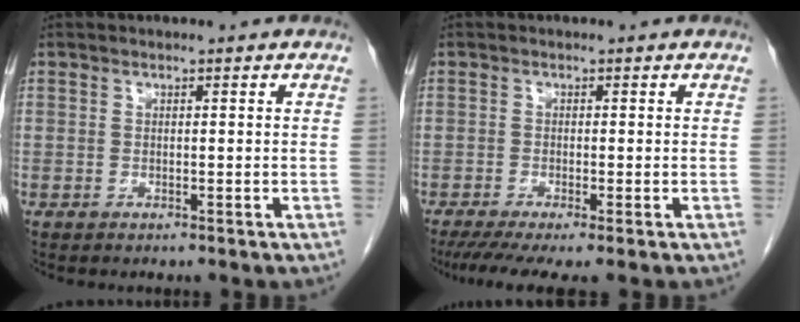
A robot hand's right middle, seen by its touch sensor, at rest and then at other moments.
{"total": 6.4, "force": [-4.6, 0.6, 4.5], "torque": [-0.068, -0.017, -0.078]}